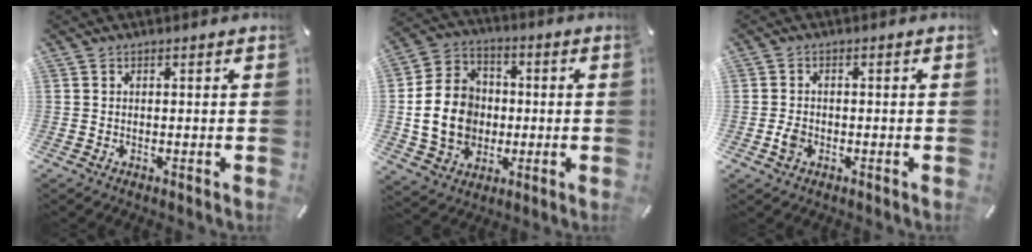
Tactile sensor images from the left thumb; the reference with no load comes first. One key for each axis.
{"total": 14.4, "fx": -1.6, "fy": 12.4, "fz": 7.2, "tx": -0.161, "ty": 0.016, "tz": -0.026}
{"total": 2.6, "fx": -0.8, "fy": 2.0, "fz": 1.4, "tx": -0.025, "ty": 0.003, "tz": -0.014}